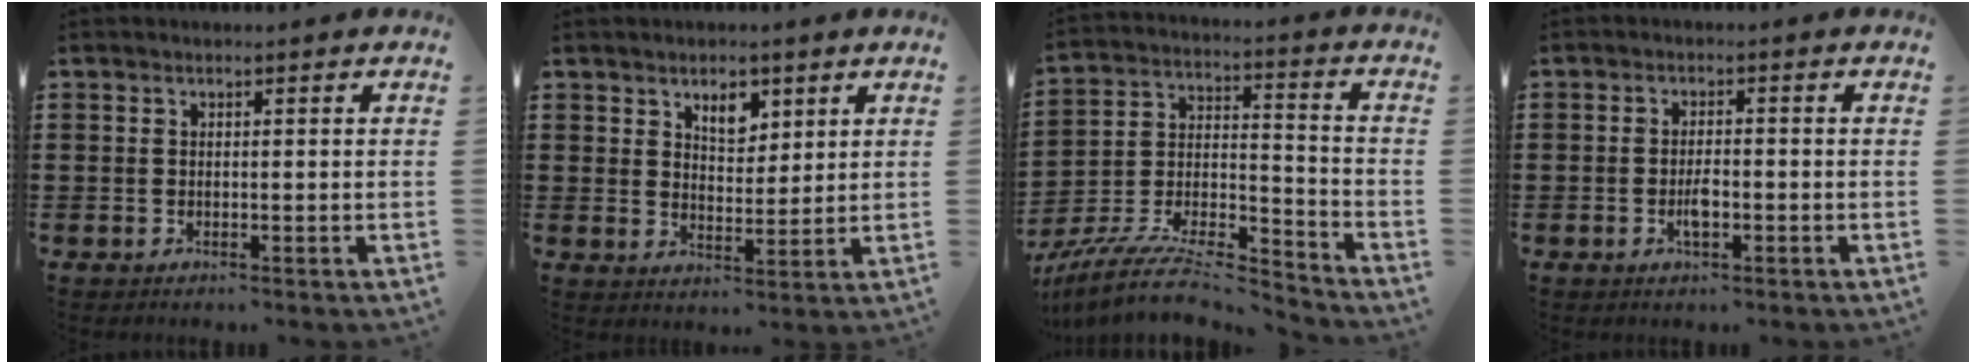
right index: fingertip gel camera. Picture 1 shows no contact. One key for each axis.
{"total": 4.5, "fx": 2.9, "fy": 2.5, "fz": 2.3, "tx": -0.040, "ty": 0.004, "tz": 0.049}
{"total": 8.9, "fx": -8.1, "fy": 1.3, "fz": 3.5, "tx": -0.067, "ty": 0.001, "tz": -0.161}
{"total": 2.7, "fx": -0.8, "fy": 0.8, "fz": 2.5, "tx": -0.045, "ty": 0.001, "tz": -0.015}